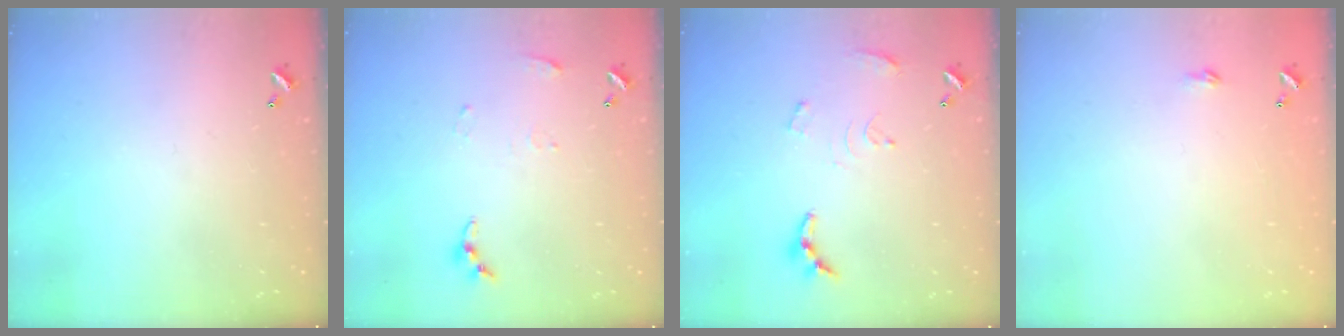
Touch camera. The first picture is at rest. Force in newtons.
{"total": 5.4, "press": 5.4, "slide": 0.6}
{"total": 8.7, "press": 8.7, "slide": 0.5}
{"total": 2.2, "press": 2.2, "slide": 0.4}